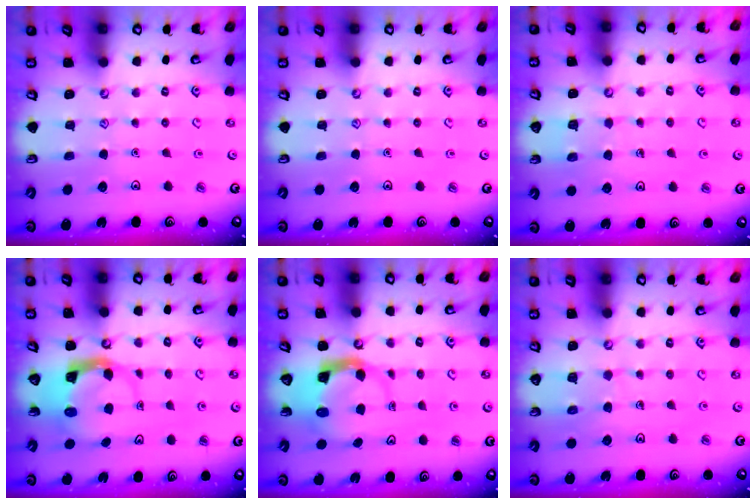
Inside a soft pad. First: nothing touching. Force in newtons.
{"total": 0.0}
{"total": 3.0, "press": 3.0, "slide": 0.2}
{"total": 5.0, "press": 4.9, "slide": 0.9}
{"total": 3.9, "press": 3.9, "slide": 0.5}
{"total": 6.4, "press": 6.4, "slide": 0.5}